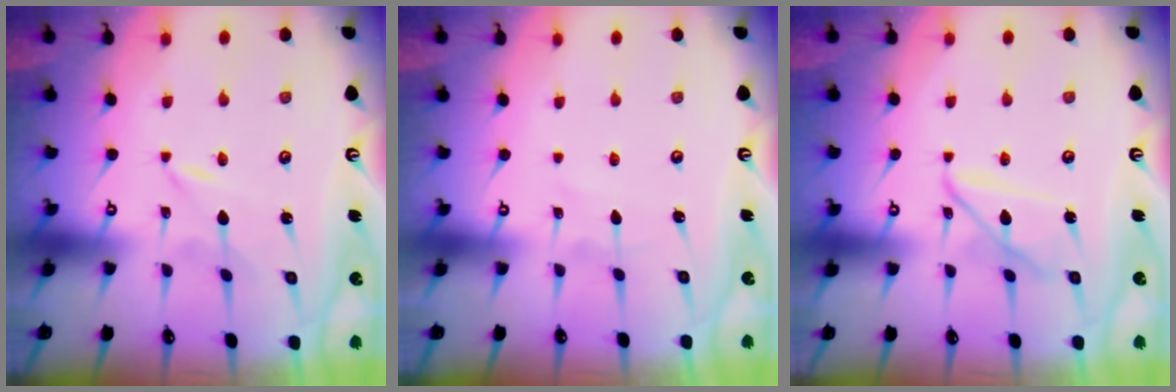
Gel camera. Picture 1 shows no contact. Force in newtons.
{"total": 1.1, "press": 1.1, "slide": 0.0}
{"total": 9.2, "press": 9.2, "slide": 0.7}